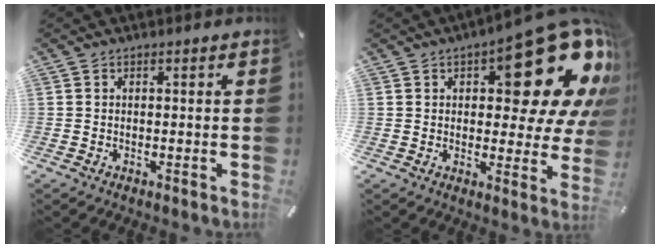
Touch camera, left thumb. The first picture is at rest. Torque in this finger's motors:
{"motor_torque": [0.82, 3.15, 2.77, 0.00, 0.39]}